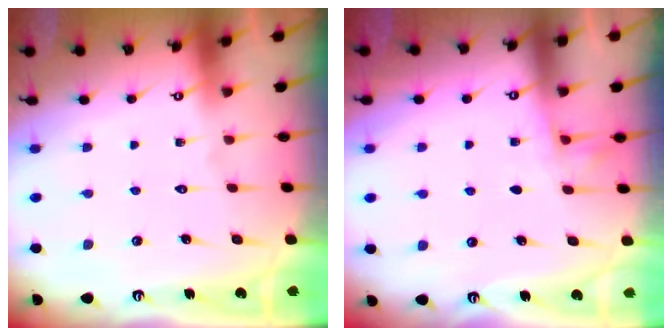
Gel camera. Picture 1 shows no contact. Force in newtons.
{"total": 2.7, "press": 2.5, "slide": 1.2}